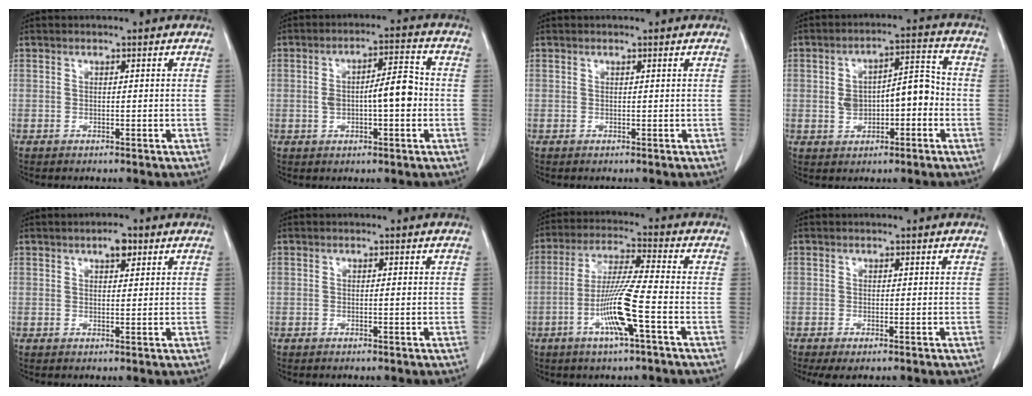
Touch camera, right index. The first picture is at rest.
{"total": 7.7, "force": [-0.6, 2.1, 7.4], "torque": [-0.130, 0.021, -0.009]}
{"total": 0.0}
{"total": 8.5, "force": [-1.0, 4.0, 7.5], "torque": [-0.128, 0.035, -0.010]}
{"total": 2.7, "force": [1.6, 1.0, 1.9], "torque": [-0.031, 0.003, 0.024]}
{"total": 0.6, "force": [0.0, 0.0, 0.6], "torque": [-0.011, -0.001, -0.001]}
{"total": 10.3, "force": [-3.6, -0.3, 9.6], "torque": [-0.191, -0.008, -0.071]}
{"total": 2.1, "force": [-1.2, 0.5, 1.6], "torque": [-0.026, -0.006, -0.018]}